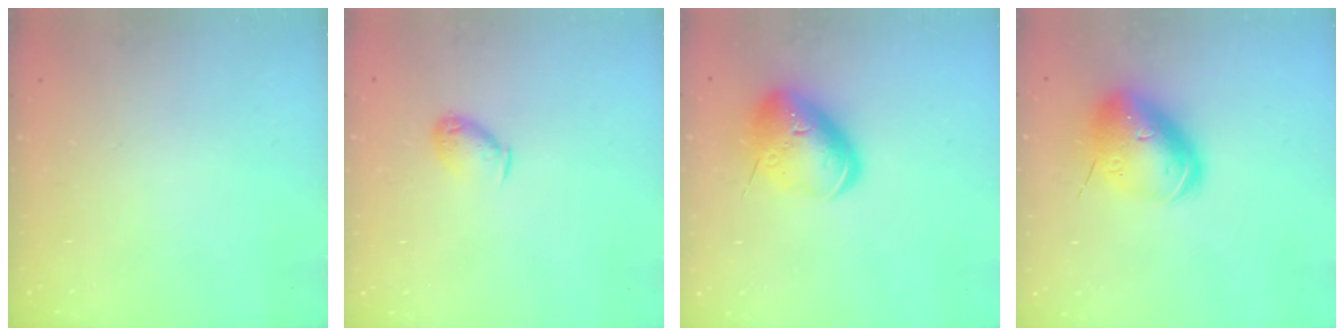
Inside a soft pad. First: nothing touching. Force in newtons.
{"total": 5.9, "press": 5.8, "slide": 0.4}
{"total": 15.1, "press": 14.9, "slide": 2.5}
{"total": 15.6, "press": 15.4, "slide": 2.6}